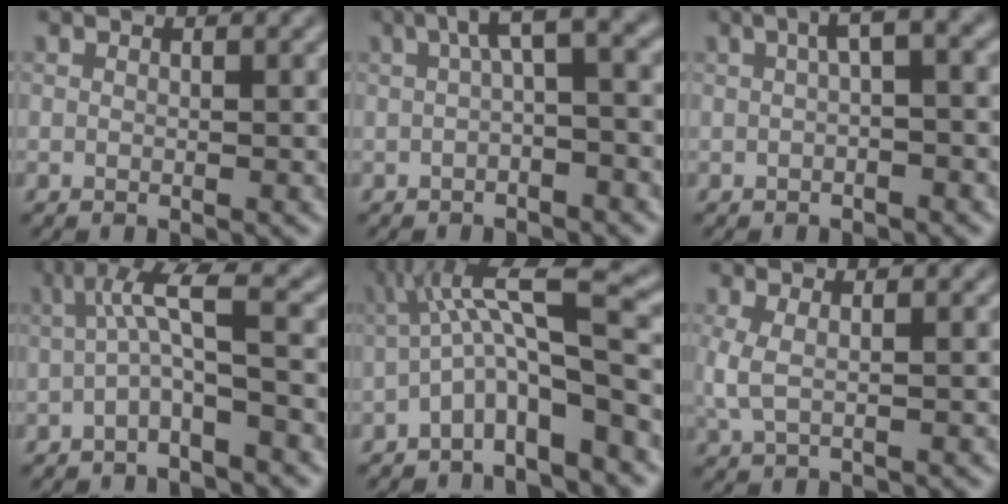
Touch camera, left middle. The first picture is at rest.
{"total": 4.1, "force": [0.5, 1.0, 3.9], "torque": [-0.060, 0.021, -0.001]}
{"total": 2.7, "force": [0.2, 0.6, 2.7], "torque": [-0.042, 0.014, -0.001]}
{"total": 3.9, "force": [-0.5, 0.5, 3.9], "torque": [-0.073, 0.020, -0.021]}
{"total": 7.2, "force": [-2.2, 1.3, 6.7], "torque": [-0.109, 0.026, -0.049]}
{"total": 1.9, "force": [0.3, 0.6, 1.8], "torque": [-0.045, 0.002, 0.004]}